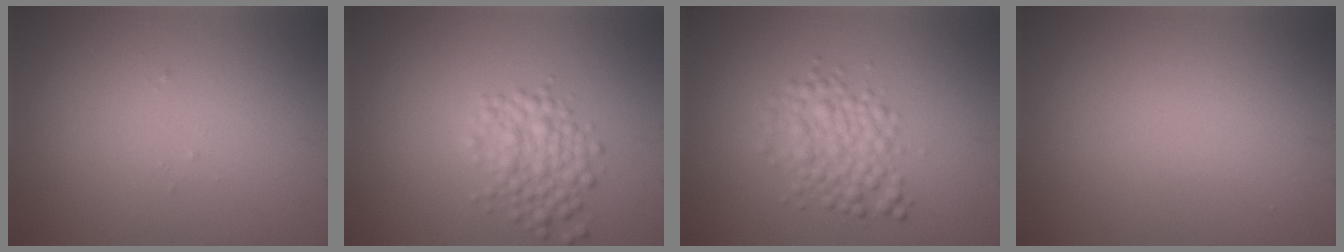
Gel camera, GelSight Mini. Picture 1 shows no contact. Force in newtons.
{"total": 3.1, "press": 3.1, "slide": 0.1}
{"total": 3.6, "press": 3.6, "slide": 0.1}
{"total": 0.0}